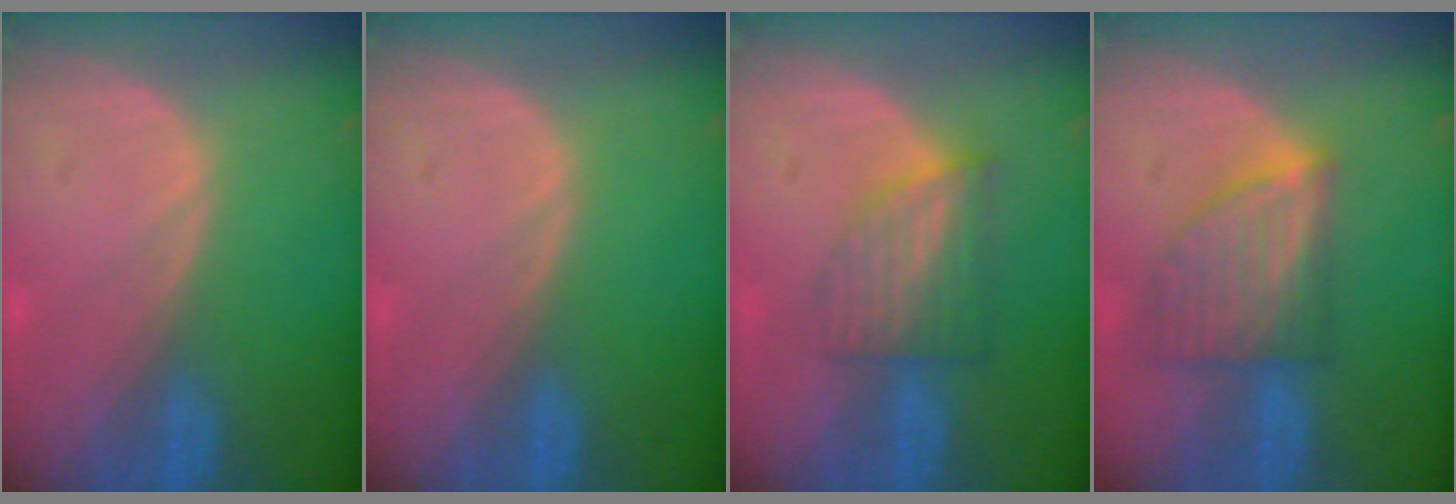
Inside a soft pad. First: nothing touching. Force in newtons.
{"total": 0.0}
{"total": 6.3, "press": 5.6, "slide": 2.9}
{"total": 7.0, "press": 6.6, "slide": 2.4}